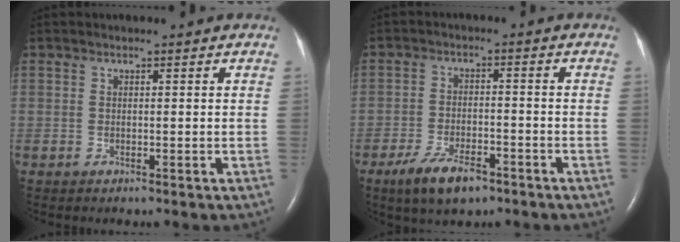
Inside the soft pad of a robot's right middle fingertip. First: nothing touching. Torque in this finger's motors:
{"motor_torque": [0.60, -0.53, 0.22, 0.04]}